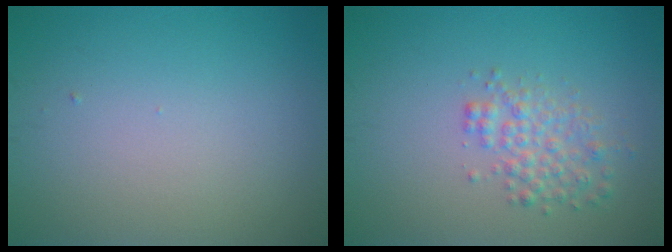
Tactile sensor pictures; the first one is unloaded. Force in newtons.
{"total": 2.6, "press": 2.6, "slide": 0.1}